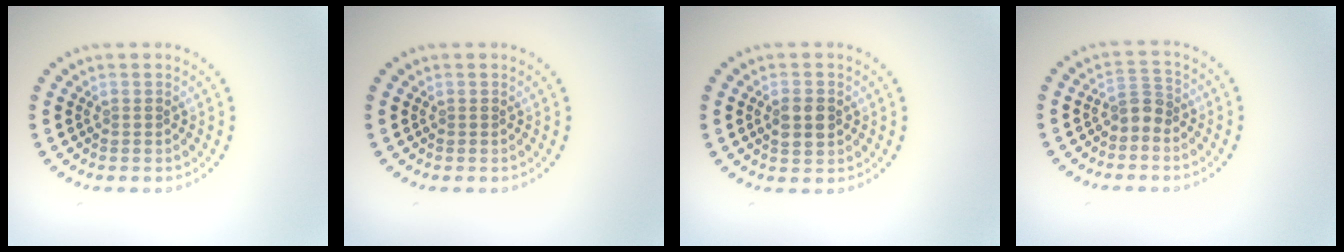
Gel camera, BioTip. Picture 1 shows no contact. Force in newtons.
{"total": 0.0}
{"total": 2.3, "press": 2.3, "slide": 0.1}
{"total": 1.9, "press": 1.5, "slide": 1.1}